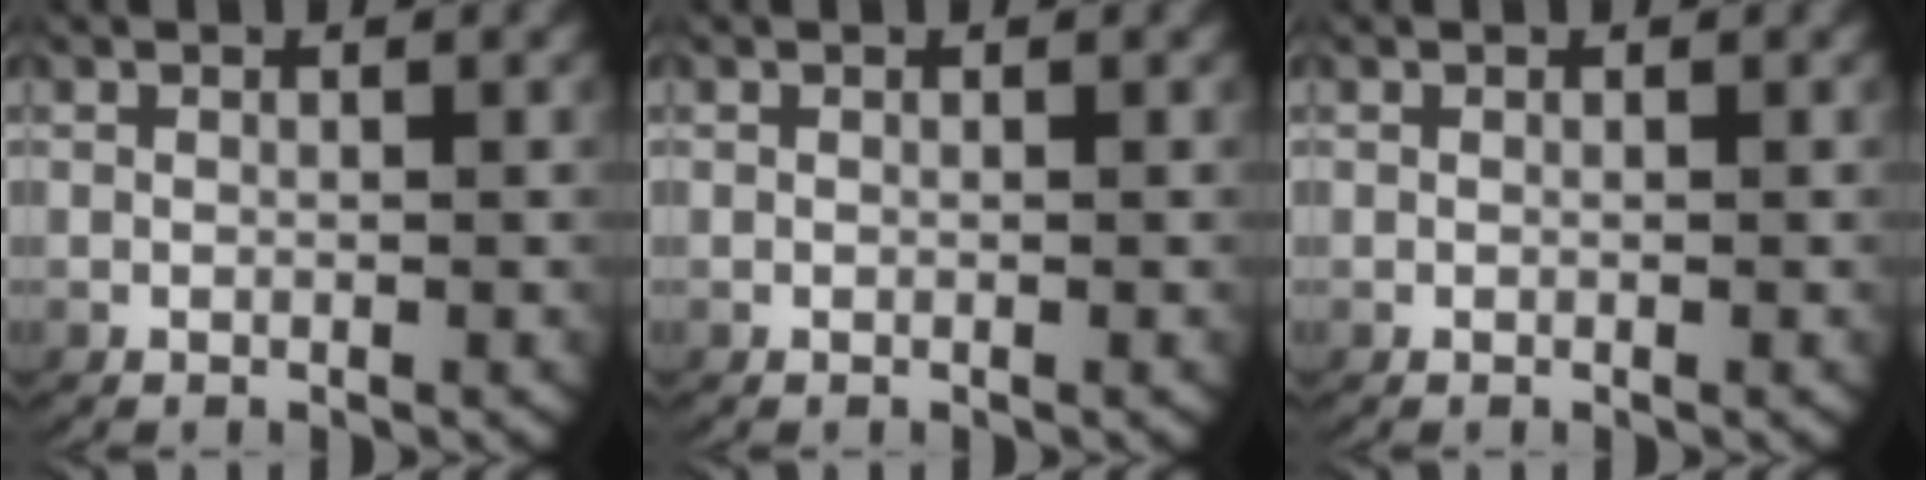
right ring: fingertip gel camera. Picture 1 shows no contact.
{"total": 0.0}
{"total": 0.0}